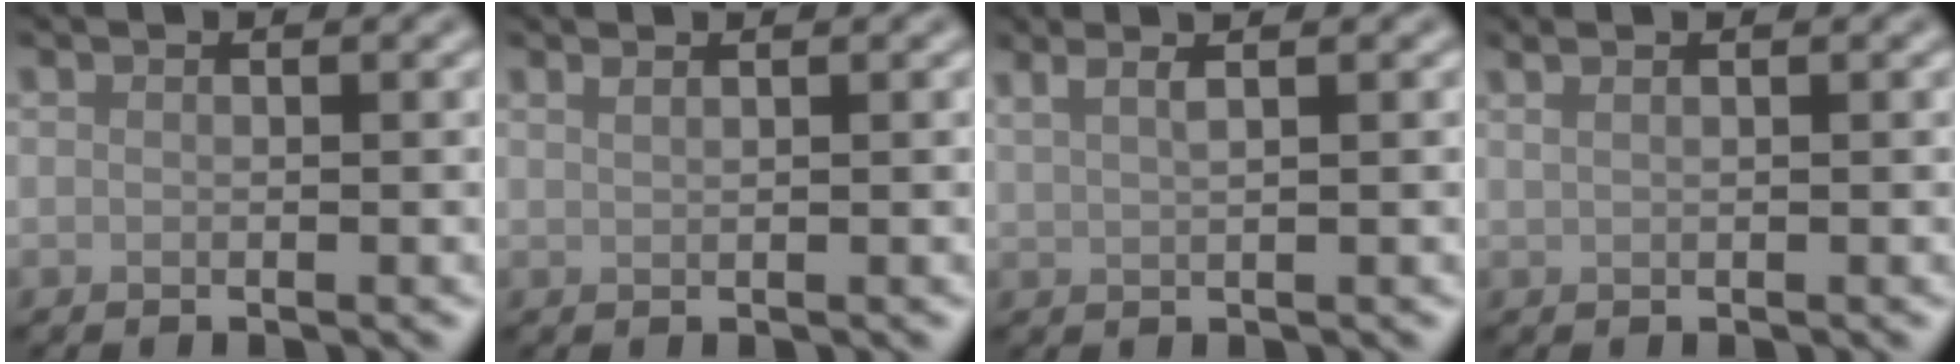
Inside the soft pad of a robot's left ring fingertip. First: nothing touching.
{"total": 0.9, "force": [0.7, 0.3, 0.4], "torque": [-0.003, -0.001, 0.009]}
{"total": 3.3, "force": [2.1, 1.2, 2.2], "torque": [-0.018, 0.011, 0.009]}
{"total": 2.0, "force": [1.2, 0.9, 1.2], "torque": [-0.014, -0.001, 0.005]}